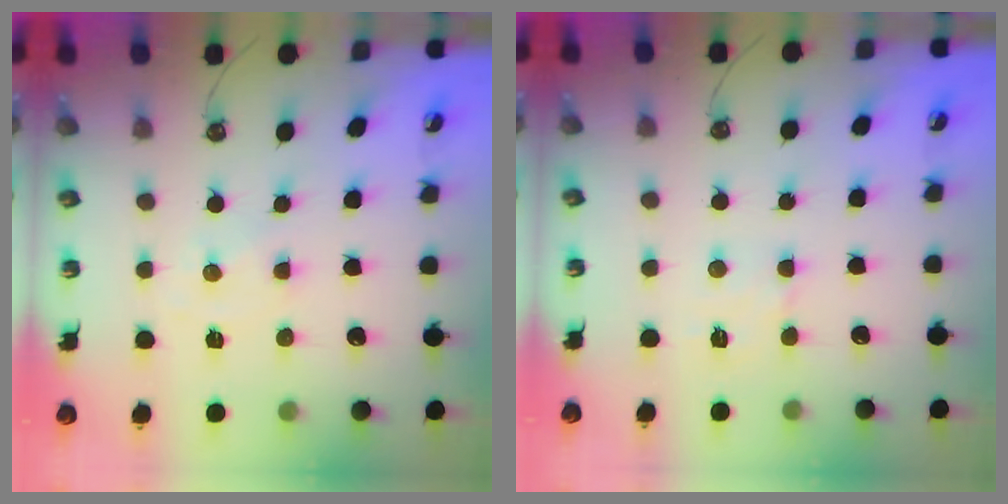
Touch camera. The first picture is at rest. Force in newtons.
{"total": 2.9, "press": 2.8, "slide": 0.6}